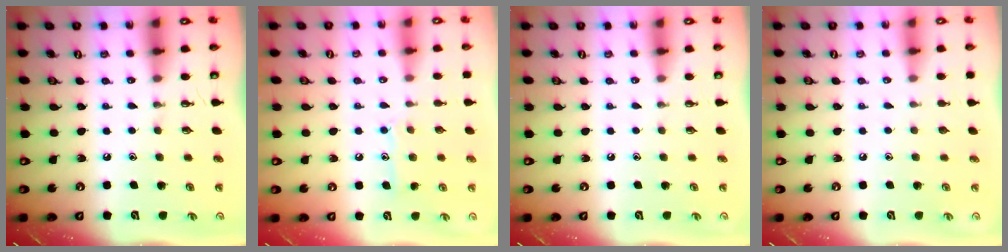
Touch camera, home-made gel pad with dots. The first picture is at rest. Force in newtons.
{"total": 8.5, "press": 8.5, "slide": 0.5}
{"total": 0.0}
{"total": 0.0}